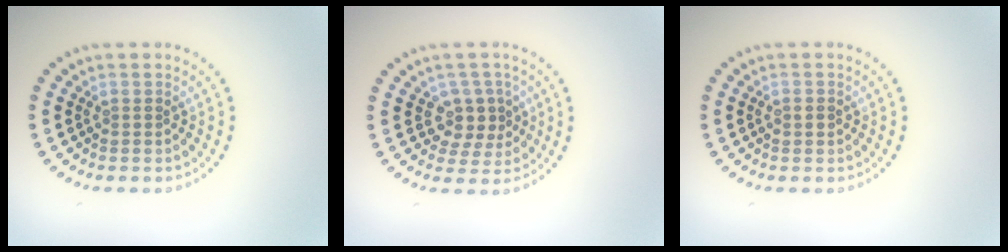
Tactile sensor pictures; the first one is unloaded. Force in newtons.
{"total": 2.8, "press": 2.6, "slide": 1.2}
{"total": 1.1, "press": 1.1, "slide": 0.2}